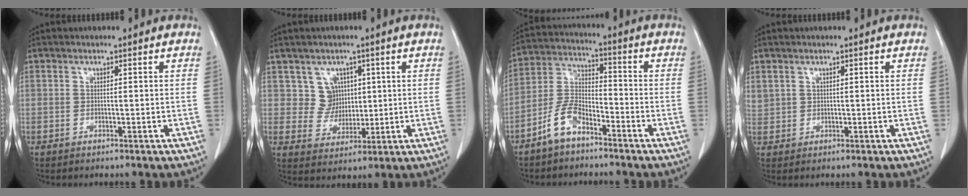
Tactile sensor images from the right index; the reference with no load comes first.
{"total": 5.1, "force": [2.1, 4.6, 0.6], "torque": [-0.011, 0.009, 0.045]}
{"total": 7.2, "force": [-4.4, 3.7, 4.3], "torque": [-0.097, 0.009, -0.083]}
{"total": 3.0, "force": [1.7, 2.3, 0.8], "torque": [-0.018, 0.009, 0.043]}